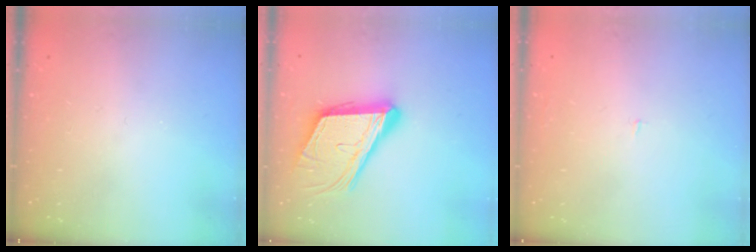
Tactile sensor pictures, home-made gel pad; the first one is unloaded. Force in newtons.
{"total": 20.0, "press": 19.6, "slide": 3.9}
{"total": 1.2, "press": 1.2, "slide": 0.1}